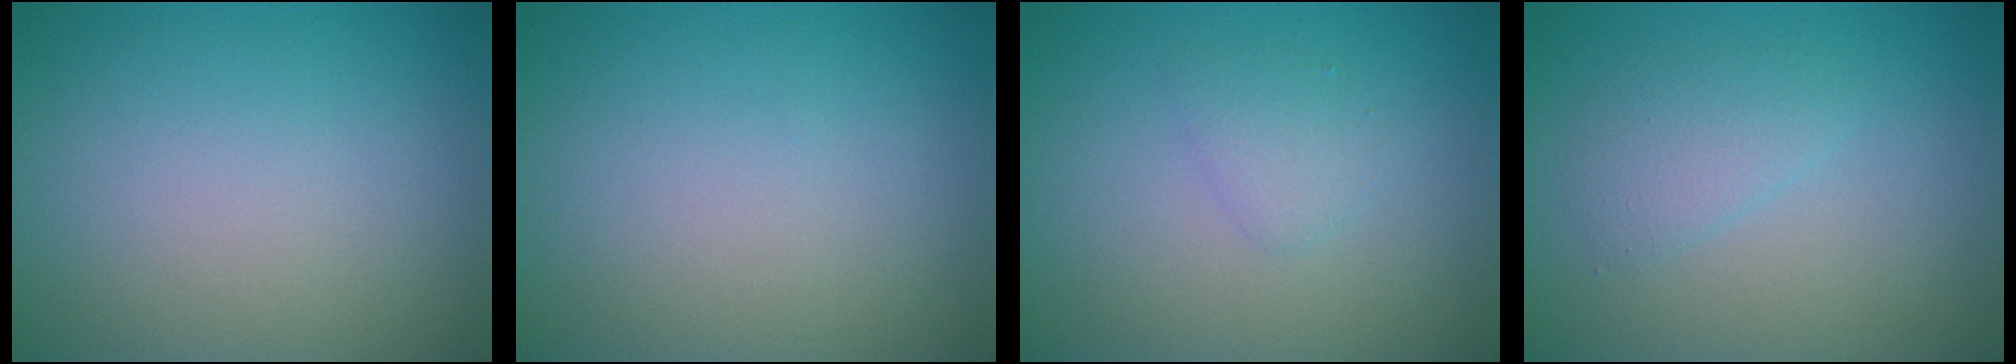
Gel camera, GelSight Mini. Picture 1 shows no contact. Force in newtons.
{"total": 0.0}
{"total": 1.4, "press": 1.4, "slide": 0.0}
{"total": 1.8, "press": 1.8, "slide": 0.2}